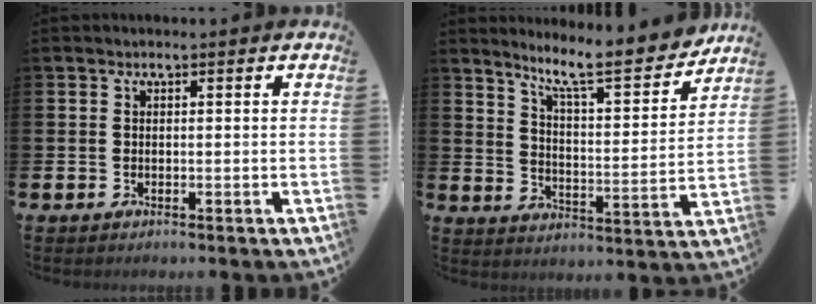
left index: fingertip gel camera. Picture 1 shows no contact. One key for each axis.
{"total": 9.9, "fx": 8.9, "fy": 1.3, "fz": 4.2, "tx": -0.093, "ty": -0.062, "tz": 0.149}